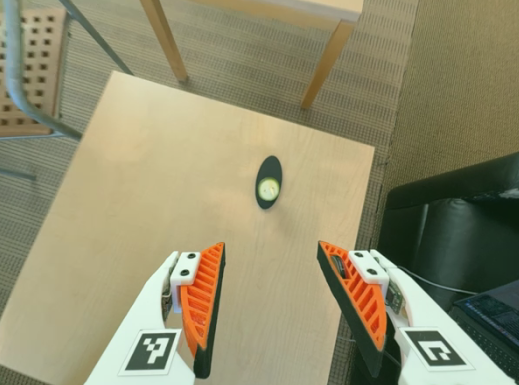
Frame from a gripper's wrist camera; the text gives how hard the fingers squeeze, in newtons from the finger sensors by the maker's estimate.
{"total": 0.0}